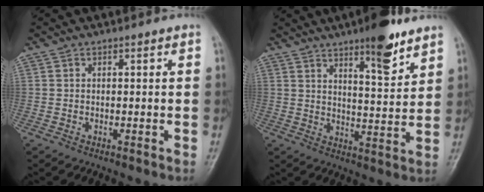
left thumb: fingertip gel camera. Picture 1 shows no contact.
{"total": 10.0, "force": [6.9, 2.4, 6.9], "torque": [-0.083, -0.047, 0.104]}